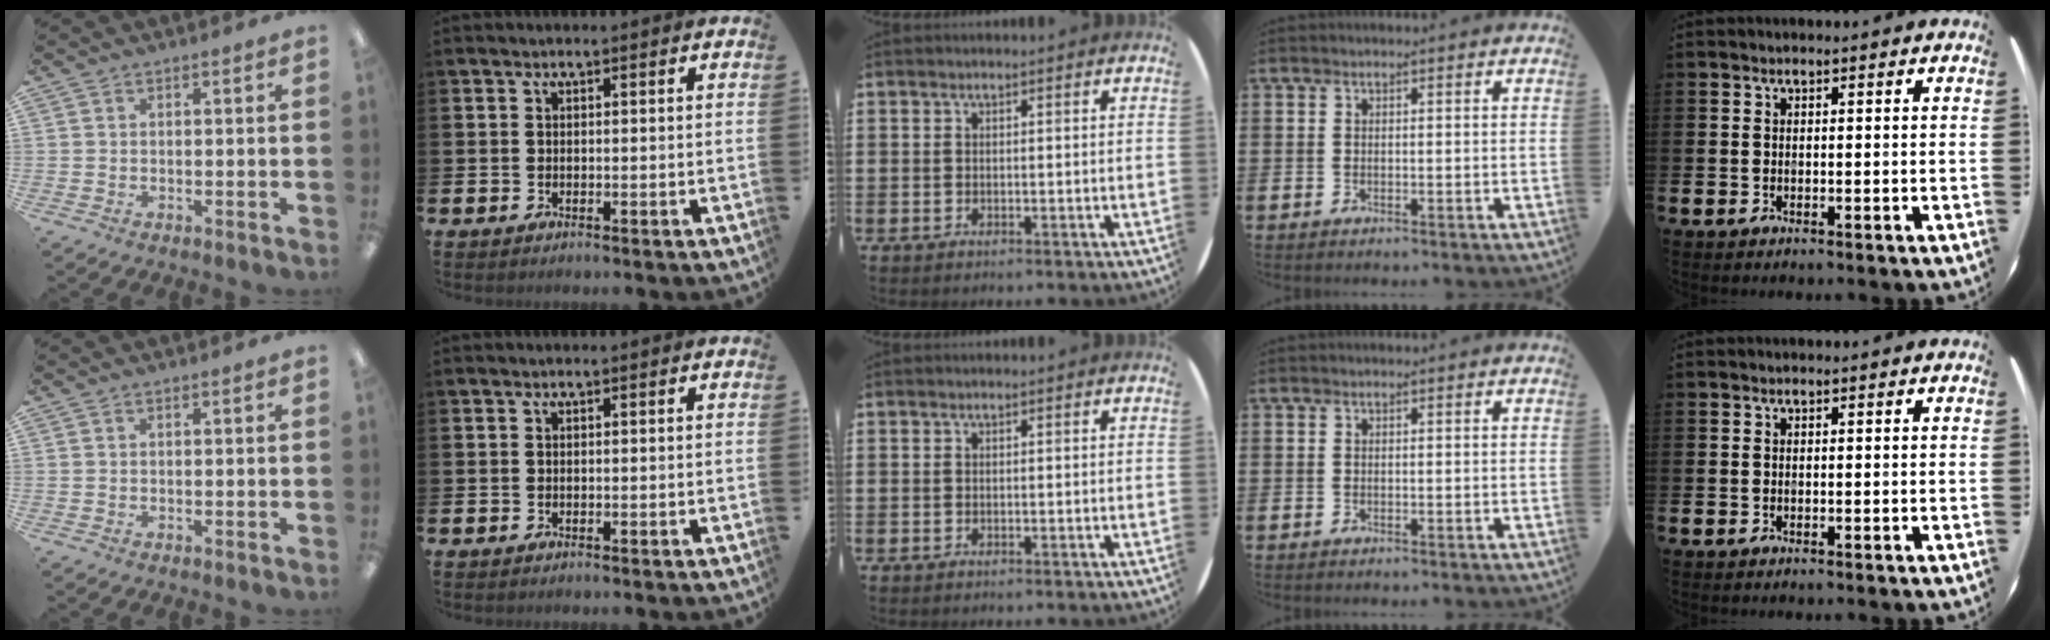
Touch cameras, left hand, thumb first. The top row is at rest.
{}